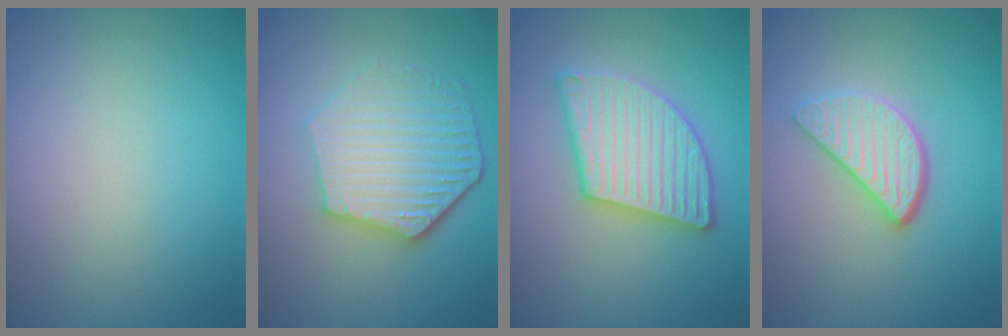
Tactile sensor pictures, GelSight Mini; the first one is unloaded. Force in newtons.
{"total": 6.0, "press": 4.5, "slide": 3.9}
{"total": 5.5, "press": 5.5, "slide": 0.7}
{"total": 3.4, "press": 2.9, "slide": 1.9}